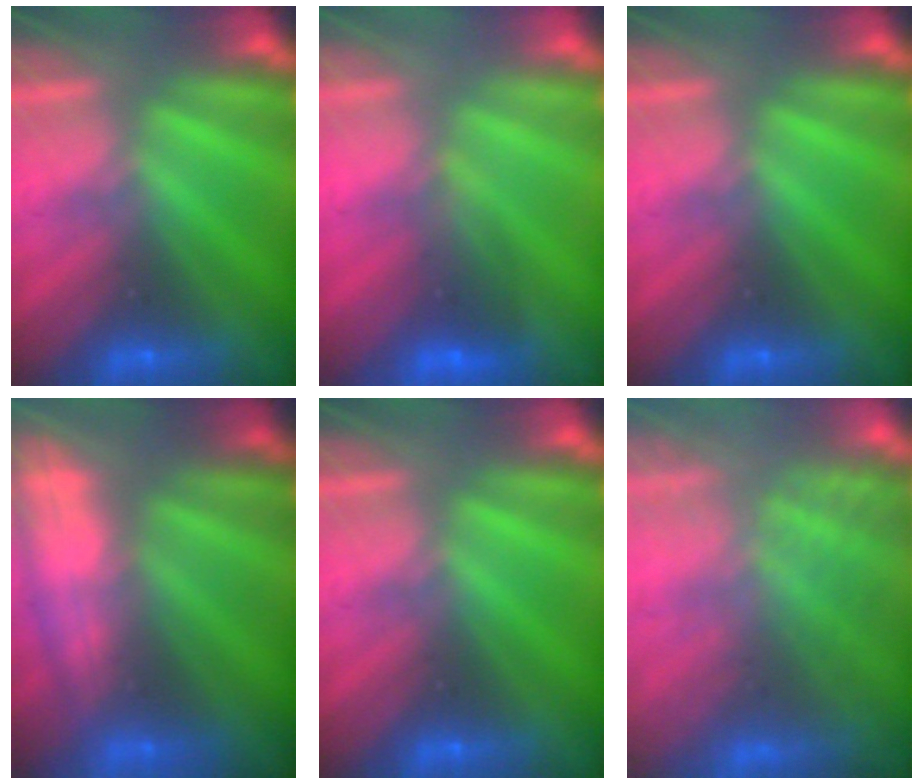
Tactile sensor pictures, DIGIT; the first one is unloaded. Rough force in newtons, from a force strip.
{"total": 1.8}
{"total": 0.0}
{"total": 2.7}
{"total": 0.0}
{"total": 7.4}